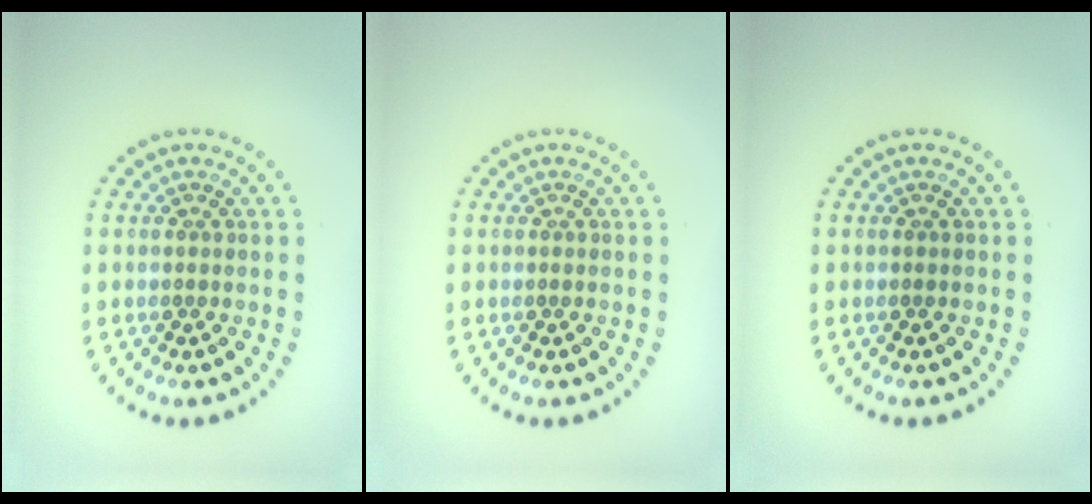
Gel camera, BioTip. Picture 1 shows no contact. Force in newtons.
{"total": 0.0}
{"total": 0.0}